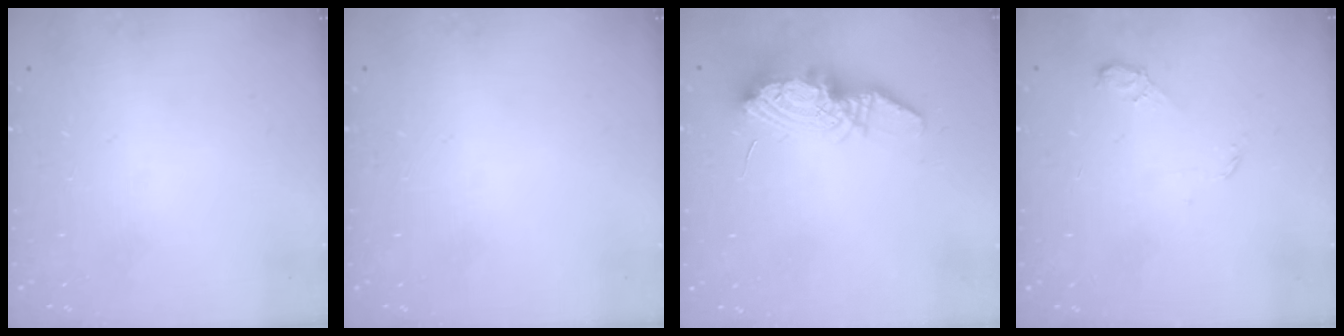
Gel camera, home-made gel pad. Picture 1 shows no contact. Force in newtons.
{"total": 0.0}
{"total": 10.2, "press": 10.1, "slide": 0.8}
{"total": 4.9, "press": 4.9, "slide": 0.5}